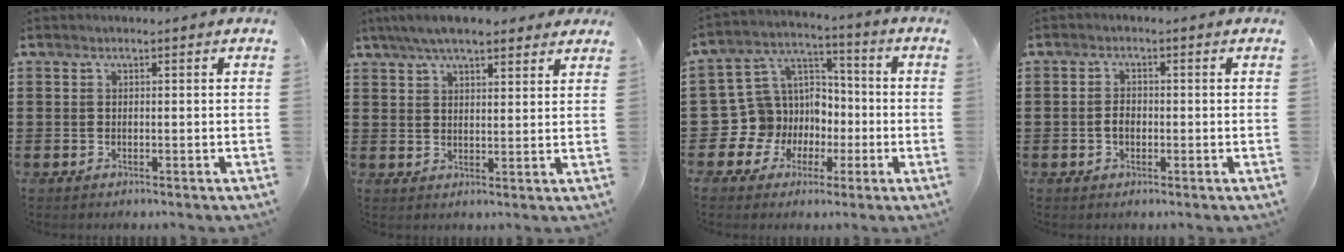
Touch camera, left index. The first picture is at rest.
{"total": 6.2, "force": [5.1, 1.4, 3.1], "torque": [-0.073, -0.004, 0.095]}
{"total": 11.2, "force": [-2.6, 10.6, 2.3], "torque": [-0.095, 0.003, -0.042]}
{"total": 2.1, "force": [-0.3, 1.3, 1.6], "torque": [-0.039, 0.002, -0.010]}